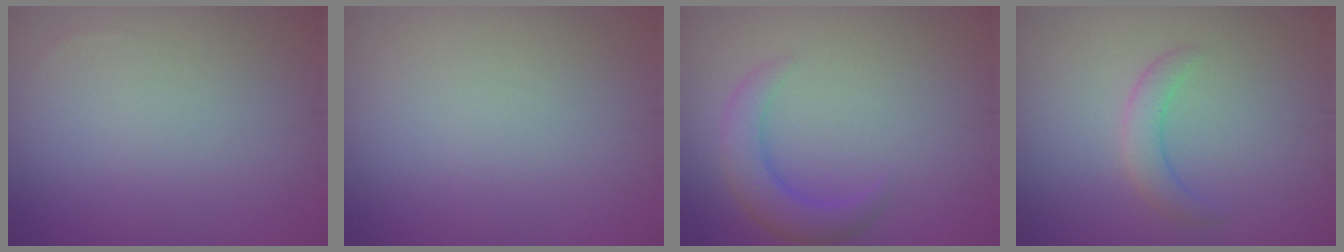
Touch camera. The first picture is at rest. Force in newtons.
{"total": 0.0}
{"total": 3.4, "press": 3.4, "slide": 0.2}
{"total": 2.0, "press": 2.0, "slide": 0.1}